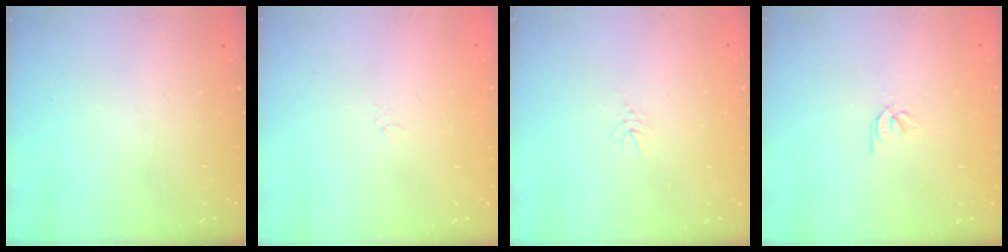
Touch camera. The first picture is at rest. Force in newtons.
{"total": 0.9, "press": 0.8, "slide": 0.4}
{"total": 3.3, "press": 3.3, "slide": 0.4}
{"total": 2.1, "press": 2.1, "slide": 0.1}